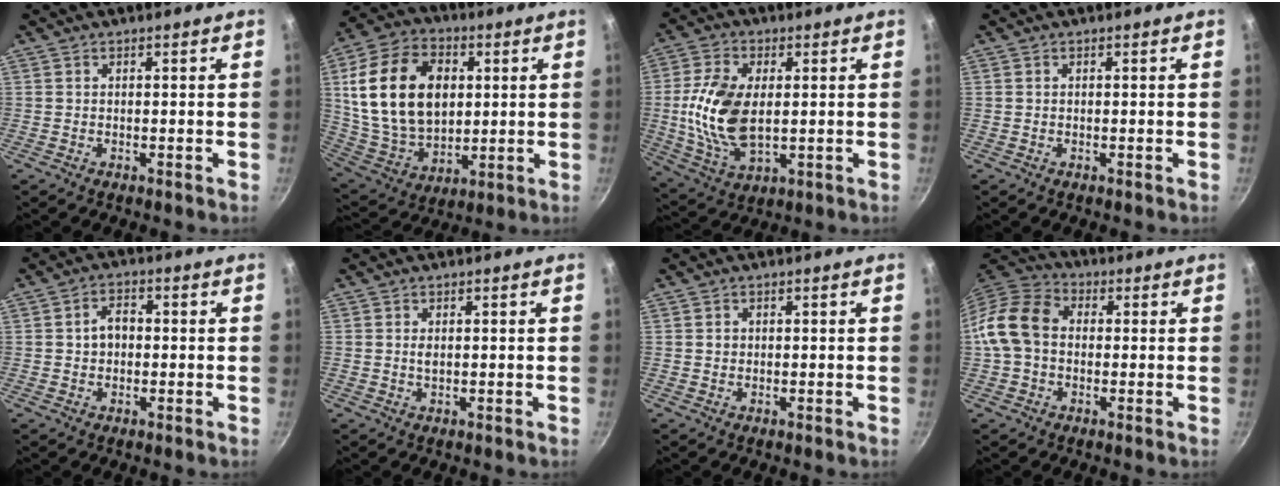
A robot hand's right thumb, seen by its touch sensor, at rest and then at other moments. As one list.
[{"total": 22.8, "force": [4.3, 15.7, 16.0], "torque": [-0.278, -0.001, 0.087]}, {"total": 14.1, "force": [0.7, 8.0, 11.6], "torque": [-0.227, -0.002, 0.018]}, {"total": 0.0}, {"total": 4.2, "force": [0.0, 3.1, 2.7], "torque": [-0.026, 0.013, -0.004]}, {"total": 1.1, "force": [0.2, 0.6, 0.9], "torque": [-0.018, 0.001, 0.003]}, {"total": 0.9, "force": [0.1, 0.8, 0.3], "torque": [-0.001, 0.002, 0.001]}, {"total": 11.3, "force": [0.0, 8.6, 7.4], "torque": [-0.118, 0.029, -0.020]}]